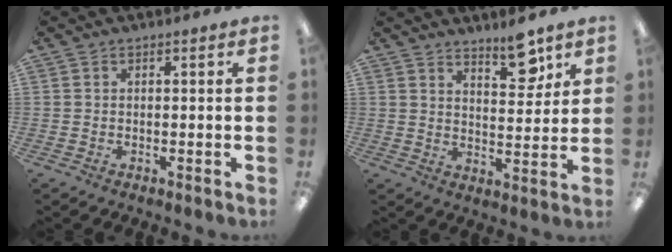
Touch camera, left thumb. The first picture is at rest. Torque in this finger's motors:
{"motor_torque": [-0.26, 0.10, -0.32, 0.01, 0.06]}